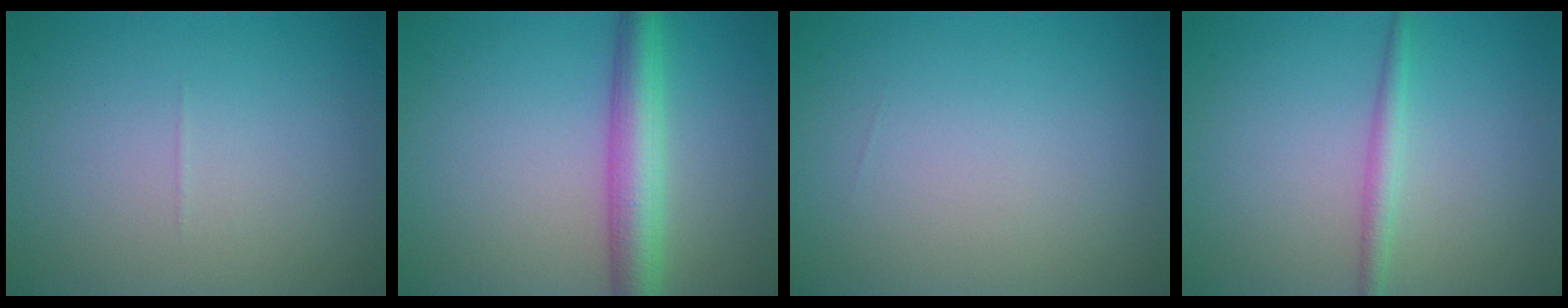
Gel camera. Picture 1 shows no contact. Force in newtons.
{"total": 5.1, "press": 5.1, "slide": 0.1}
{"total": 0.0}
{"total": 1.7, "press": 1.7, "slide": 0.1}